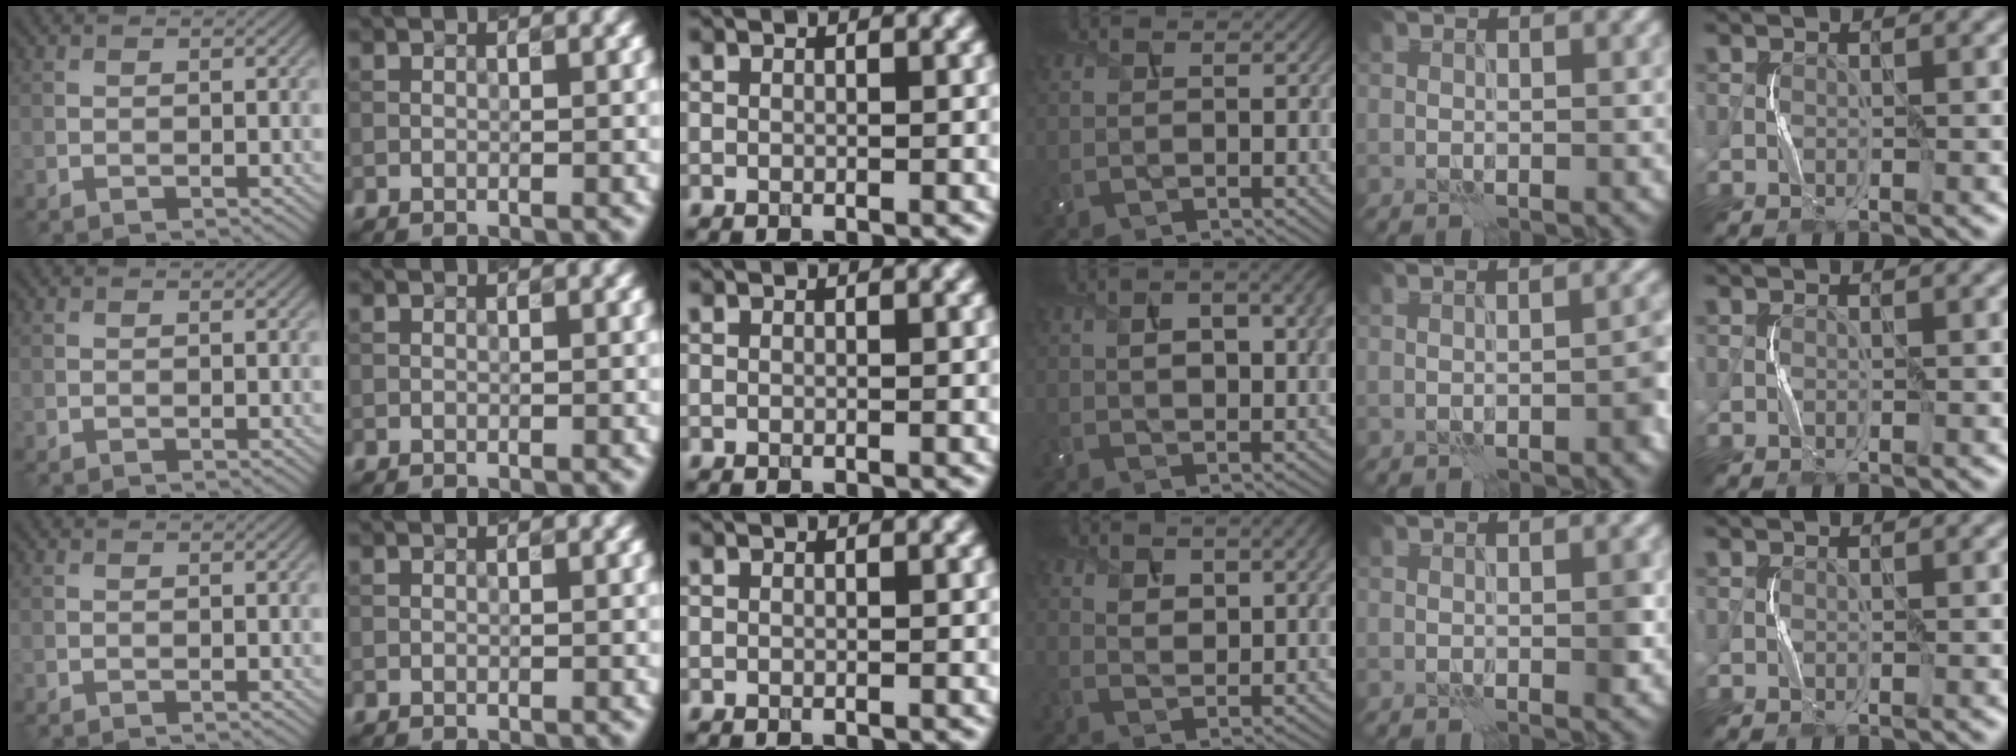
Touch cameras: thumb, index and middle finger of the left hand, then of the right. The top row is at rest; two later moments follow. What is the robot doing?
{"motion": "squeeze", "object": "air blower"}